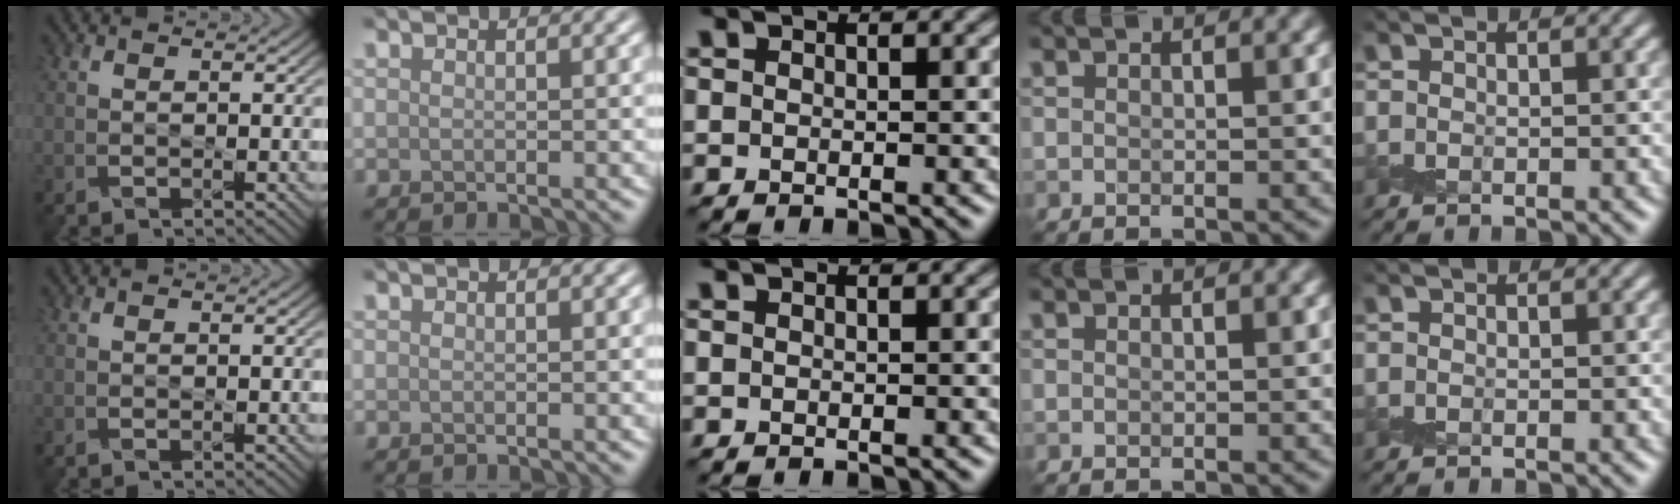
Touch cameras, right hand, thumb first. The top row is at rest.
{}